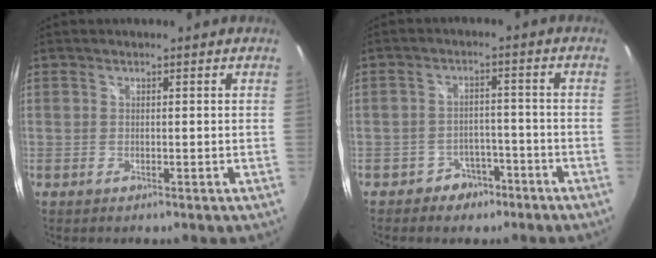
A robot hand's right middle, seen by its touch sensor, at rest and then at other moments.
{"total": 5.3, "force": [-3.6, 3.7, 1.0], "torque": [-0.024, 0.017, -0.047]}